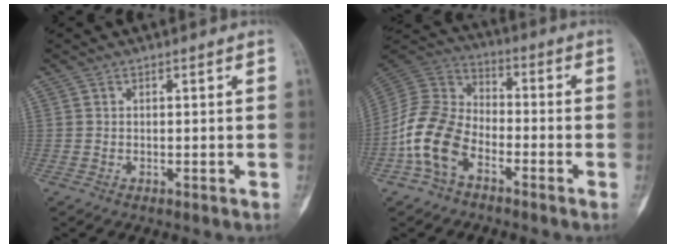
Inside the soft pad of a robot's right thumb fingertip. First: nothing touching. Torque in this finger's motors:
{"motor_torque": [2.03, 0.09, 1.38, -1.42, 0.08]}